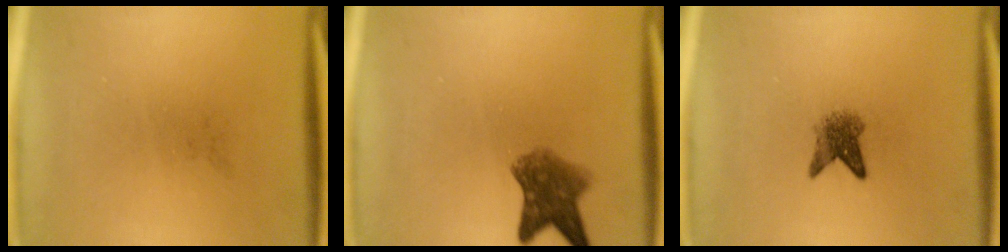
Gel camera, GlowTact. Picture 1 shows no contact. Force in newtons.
{"total": 5.8}
{"total": 3.1}